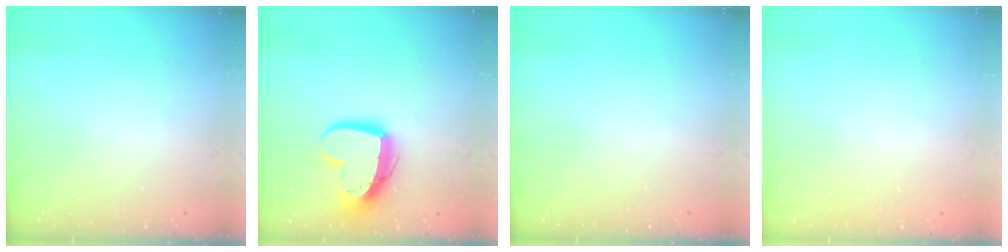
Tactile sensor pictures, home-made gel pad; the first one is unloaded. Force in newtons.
{"total": 15.8, "press": 15.8, "slide": 1.3}
{"total": 0.0}
{"total": 0.0}